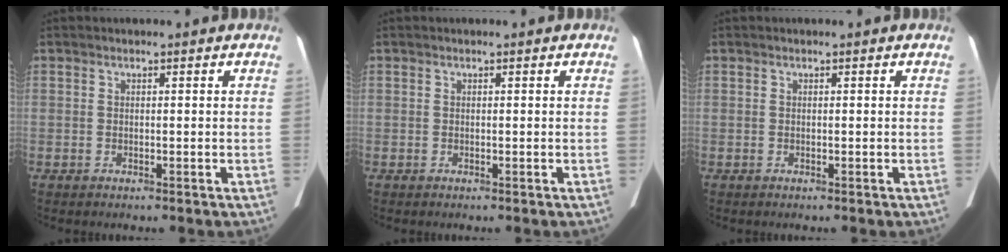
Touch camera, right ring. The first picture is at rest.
{"total": 0.0}
{"total": 0.0}